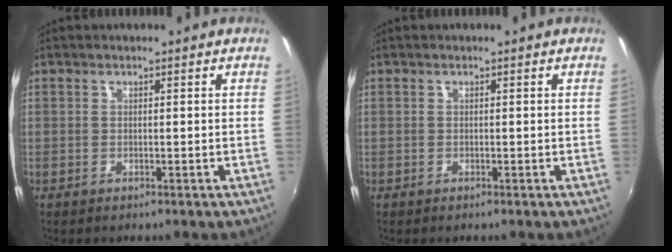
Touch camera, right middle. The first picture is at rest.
{"total": 0.0}